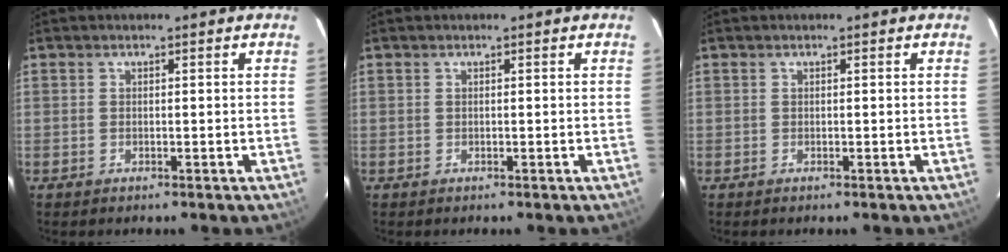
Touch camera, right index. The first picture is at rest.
{"total": 0.0}
{"total": 0.0}